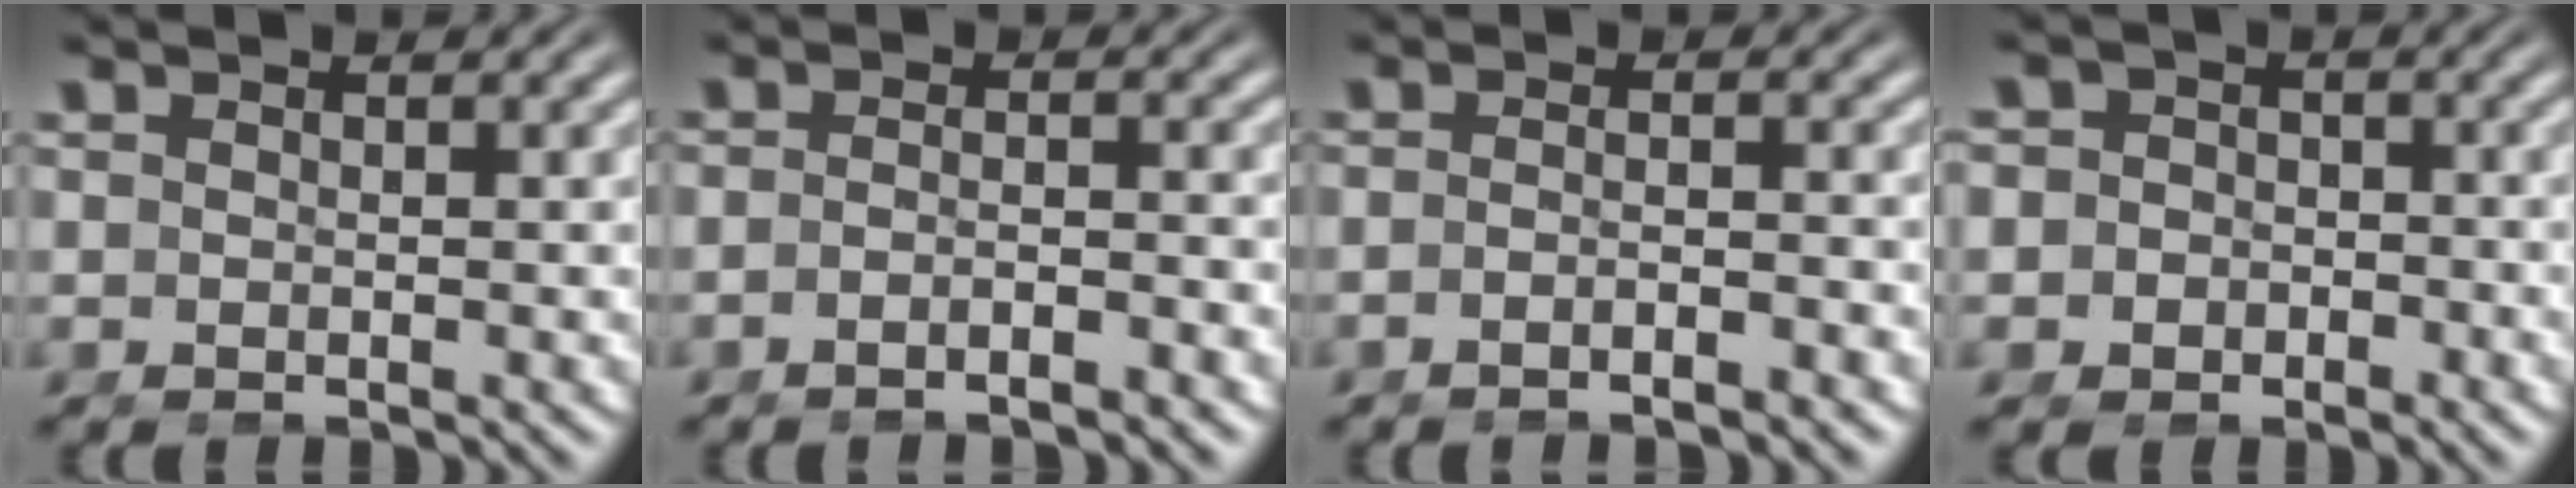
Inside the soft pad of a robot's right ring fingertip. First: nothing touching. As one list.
[{"total": 2.6, "force": [-2.3, 0.0, 1.2], "torque": [-0.018, 0.000, -0.042]}, {"total": 2.5, "force": [-2.1, -0.2, 1.3], "torque": [-0.018, 0.002, -0.040]}, {"total": 4.9, "force": [-1.9, 4.4, 0.8], "torque": [-0.029, -0.018, -0.036]}]